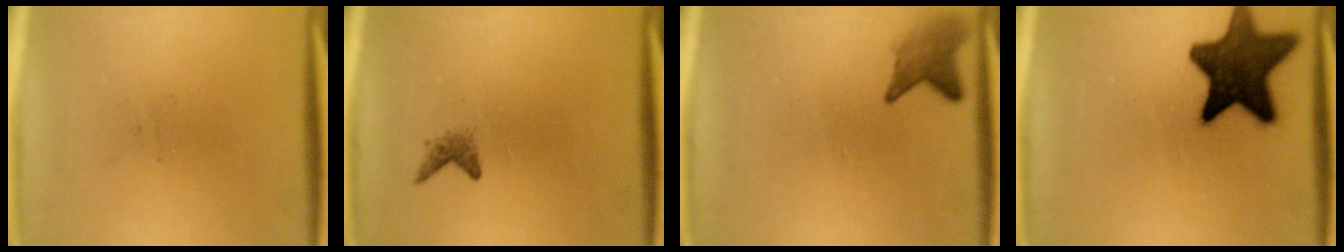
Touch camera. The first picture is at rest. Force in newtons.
{"total": 1.2}
{"total": 2.9}
{"total": 14.1}